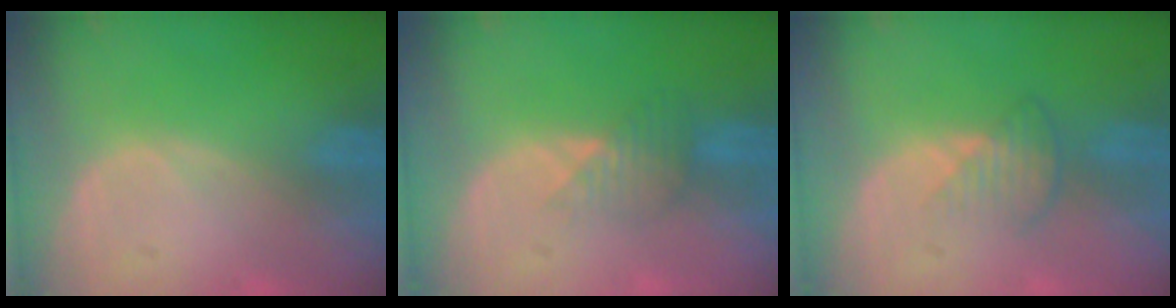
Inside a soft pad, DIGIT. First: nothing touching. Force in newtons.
{"total": 3.5, "press": 3.1, "slide": 1.6}
{"total": 3.5, "press": 3.1, "slide": 1.6}